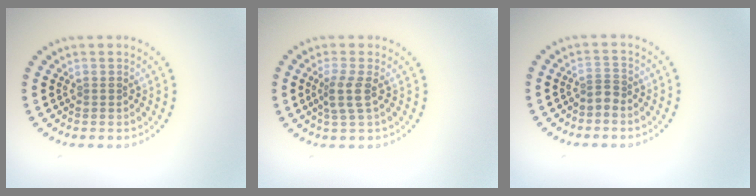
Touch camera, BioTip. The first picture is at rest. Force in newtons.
{"total": 2.2, "press": 1.7, "slide": 1.3}
{"total": 1.1, "press": 0.7, "slide": 0.9}